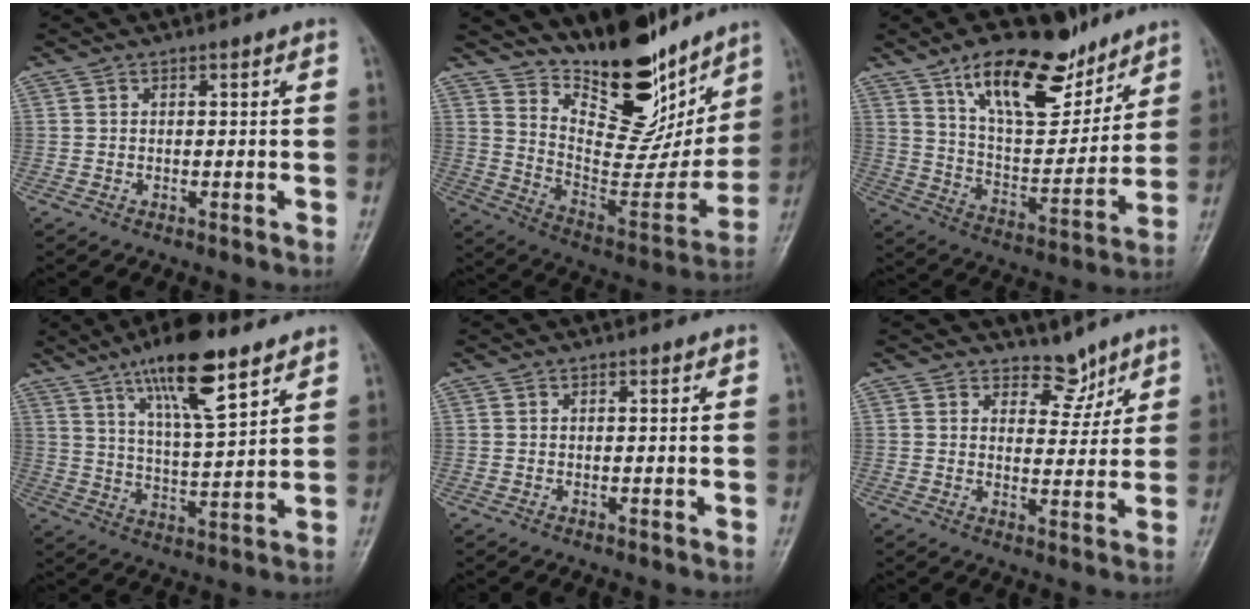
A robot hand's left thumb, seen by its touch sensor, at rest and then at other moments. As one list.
[{"total": 23.6, "force": [17.2, 10.0, 12.7], "torque": [-0.139, -0.109, 0.280]}, {"total": 19.7, "force": [12.5, 8.6, 12.5], "torque": [-0.152, -0.069, 0.217]}, {"total": 14.7, "force": [9.3, 3.9, 10.7], "torque": [-0.163, -0.045, 0.160]}, {"total": 0.0}, {"total": 4.8, "force": [3.9, 2.7, 0.8], "torque": [0.019, -0.030, 0.063]}]